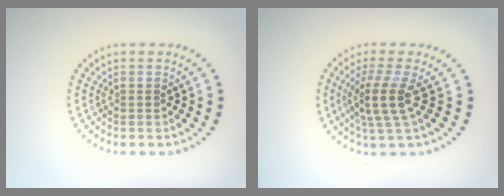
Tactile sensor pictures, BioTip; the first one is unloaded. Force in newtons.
{"total": 3.4, "press": 2.3, "slide": 2.4}